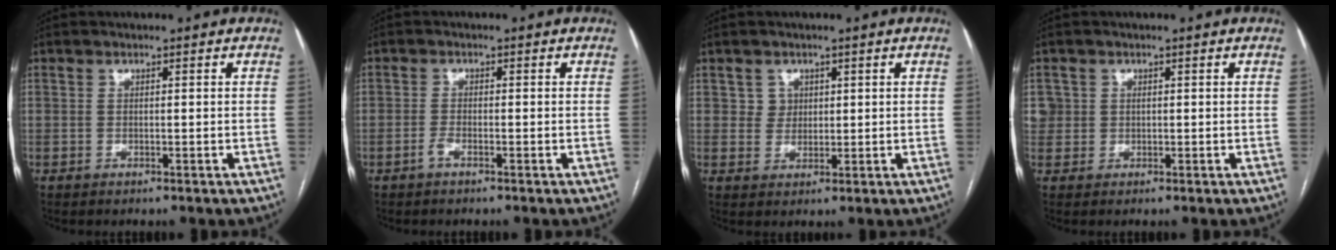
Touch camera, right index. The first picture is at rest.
{"total": 1.3, "force": [-0.9, 0.1, 0.9], "torque": [-0.021, 0.000, -0.019]}
{"total": 2.5, "force": [1.1, 2.3, 0.2], "torque": [0.001, -0.001, 0.016]}
{"total": 2.0, "force": [0.4, 2.0, 0.0], "torque": [0.015, 0.009, 0.005]}